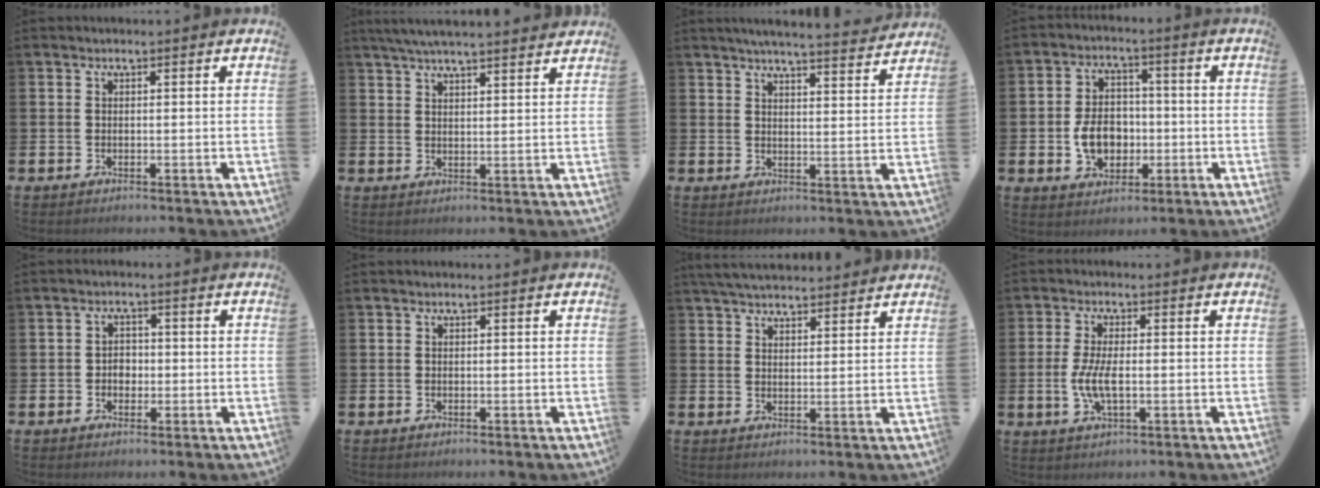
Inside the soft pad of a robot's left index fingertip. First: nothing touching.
{"total": 4.8, "force": [4.5, 0.2, 1.7], "torque": [-0.044, -0.012, 0.082]}
{"total": 5.1, "force": [5.0, -0.3, 1.2], "torque": [-0.030, -0.033, 0.086]}
{"total": 6.6, "force": [-1.2, 5.2, 3.9], "torque": [-0.071, 0.008, -0.026]}
{"total": 2.2, "force": [-0.4, 1.9, 1.2], "torque": [-0.010, 0.002, -0.014]}
{"total": 0.0}
{"total": 4.6, "force": [4.5, 0.7, 0.8], "torque": [-0.023, -0.018, 0.083]}
{"total": 4.6, "force": [-0.5, 1.8, 4.2], "torque": [-0.090, 0.000, -0.013]}